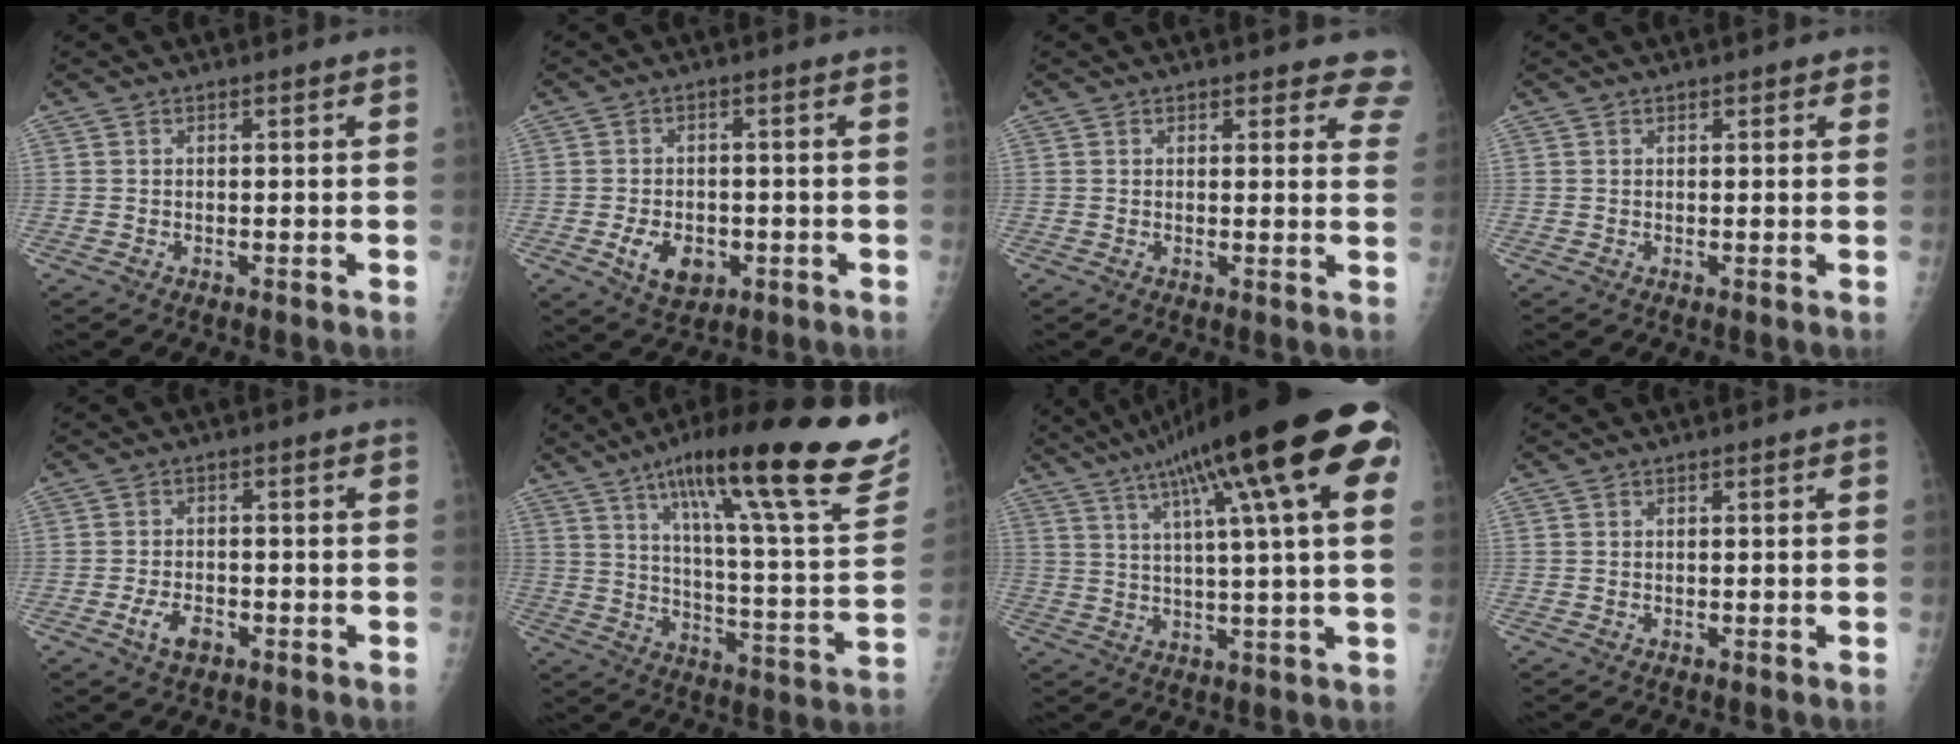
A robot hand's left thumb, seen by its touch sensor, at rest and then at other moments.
{"total": 6.6, "force": [-2.2, 4.5, 4.3], "torque": [-0.059, 0.003, -0.026]}
{"total": 7.0, "force": [6.2, 2.7, 1.6], "torque": [0.034, -0.023, 0.043]}
{"total": 1.5, "force": [0.9, 0.7, 1.0], "torque": [-0.001, -0.001, 0.007]}
{"total": 4.2, "force": [-2.1, 2.4, 2.8], "torque": [-0.048, 0.010, -0.035]}
{"total": 31.0, "force": [18.8, 5.4, 24.1], "torque": [-0.325, -0.043, 0.278]}
{"total": 25.4, "force": [11.4, 4.0, 22.3], "torque": [-0.329, 0.019, 0.161]}
{"total": 0.0}